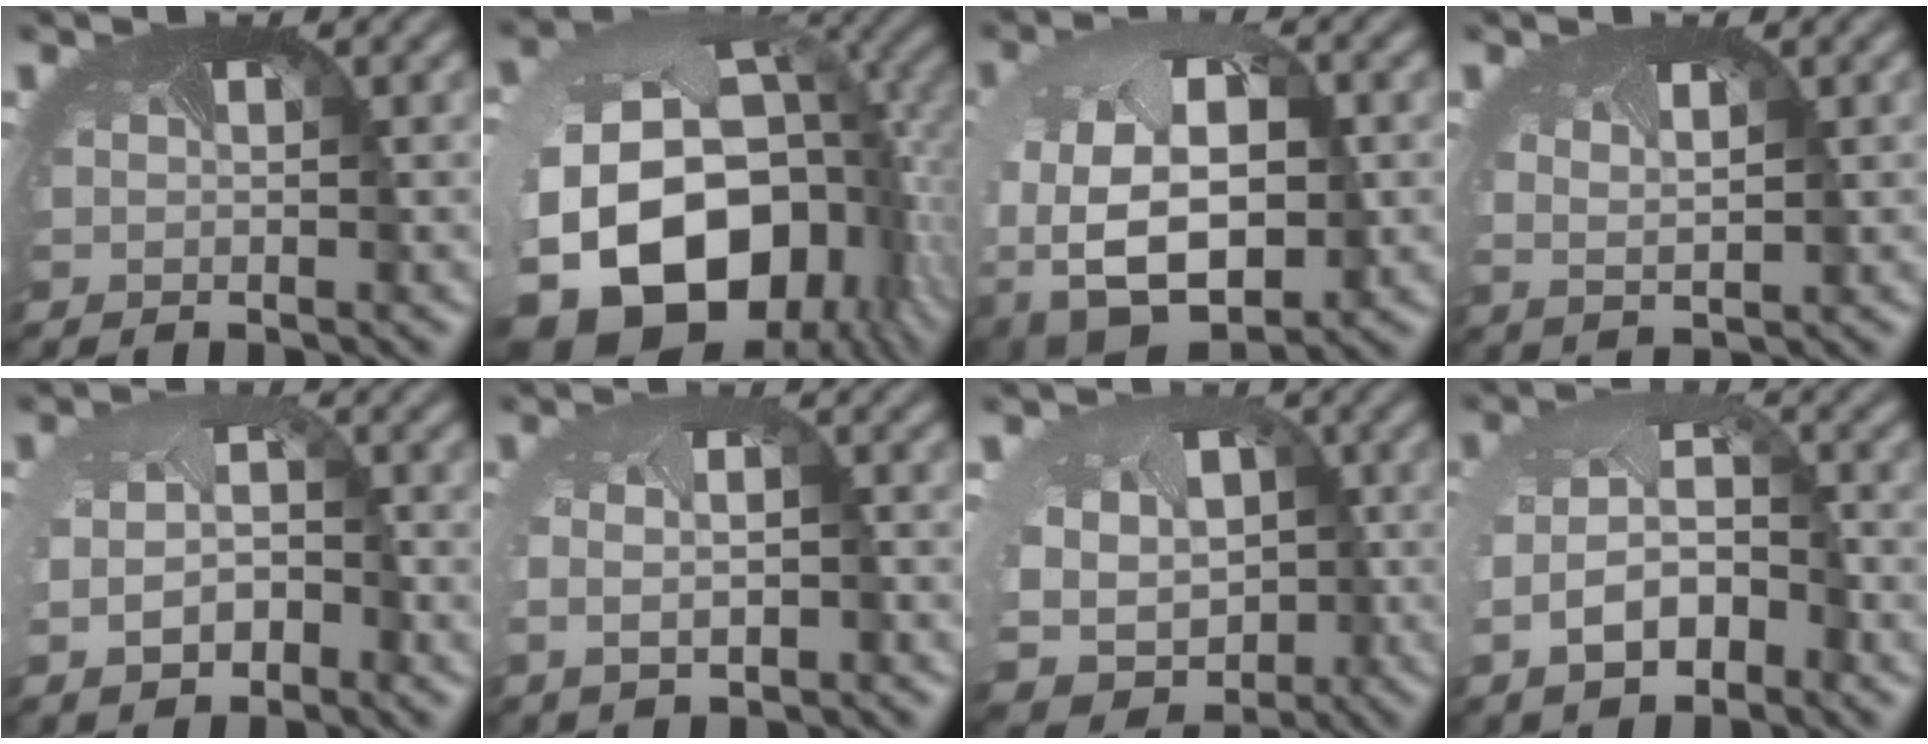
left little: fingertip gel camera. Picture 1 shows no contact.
{"total": 20.2, "force": [-5.6, 14.0, 13.4], "torque": [-0.293, -0.091, -0.050]}
{"total": 13.2, "force": [-1.8, 9.1, 9.4], "torque": [-0.217, -0.046, -0.005]}
{"total": 1.0, "force": [0.6, 0.2, 0.8], "torque": [-0.032, -0.008, 0.014]}
{"total": 4.0, "force": [-1.0, 2.6, 2.9], "torque": [-0.071, -0.015, -0.018]}
{"total": 3.5, "force": [-0.7, 2.1, 2.7], "torque": [-0.054, -0.009, -0.001]}
{"total": 11.8, "force": [-1.8, 9.8, 6.3], "torque": [-0.127, -0.040, -0.017]}
{"total": 4.9, "force": [-1.8, 2.7, 3.7], "torque": [-0.087, -0.008, -0.040]}